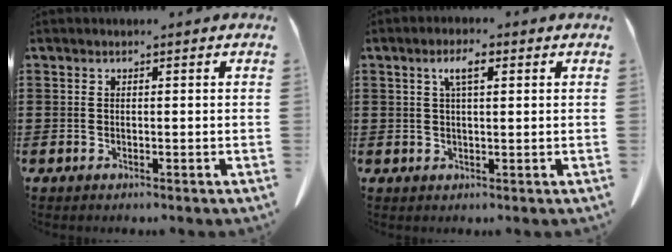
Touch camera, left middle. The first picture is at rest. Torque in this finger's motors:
{"motor_torque": [1.76, 0.38, 0.13, 0.07]}